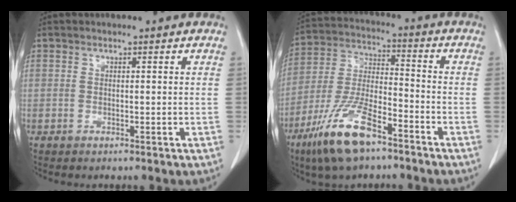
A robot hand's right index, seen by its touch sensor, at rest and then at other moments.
{"total": 13.3, "force": [-8.5, 3.8, 9.6], "torque": [-0.206, -0.015, -0.158]}